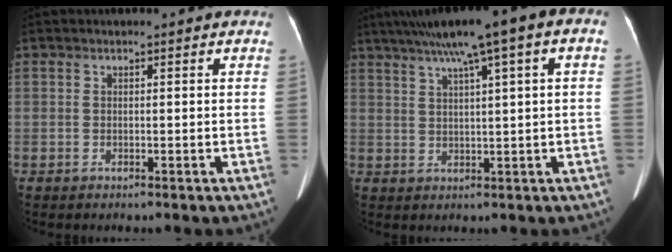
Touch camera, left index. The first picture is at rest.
{"total": 12.3, "force": [6.4, 0.9, 10.5], "torque": [-0.161, 0.047, 0.094]}